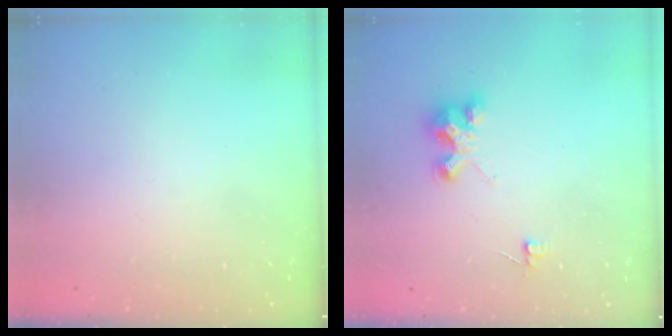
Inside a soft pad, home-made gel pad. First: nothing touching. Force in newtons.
{"total": 4.1, "press": 4.1, "slide": 0.2}